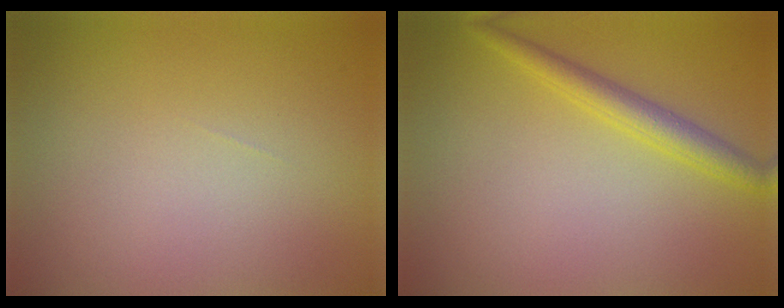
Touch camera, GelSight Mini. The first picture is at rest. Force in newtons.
{"total": 2.7, "press": 2.7, "slide": 0.2}